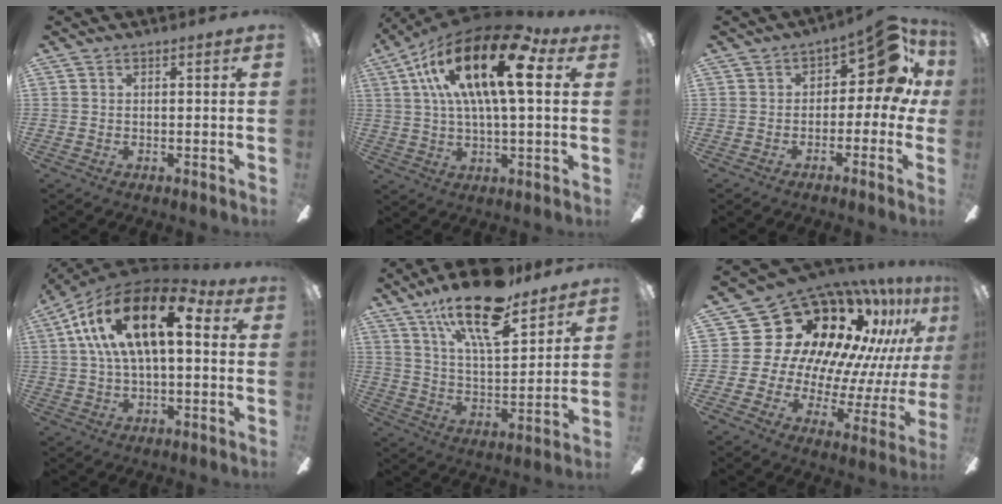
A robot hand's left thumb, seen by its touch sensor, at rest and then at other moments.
{"total": 22.8, "force": [8.9, 8.1, 19.4], "torque": [-0.345, -0.030, 0.138]}
{"total": 10.6, "force": [3.3, 5.3, 8.5], "torque": [-0.114, -0.014, 0.052]}
{"total": 21.4, "force": [7.8, 10.0, 17.3], "torque": [-0.336, -0.015, 0.122]}
{"total": 20.9, "force": [14.4, 7.1, 13.4], "torque": [-0.237, -0.076, 0.244]}
{"total": 25.0, "force": [14.5, 15.8, 12.9], "torque": [-0.201, -0.140, 0.293]}